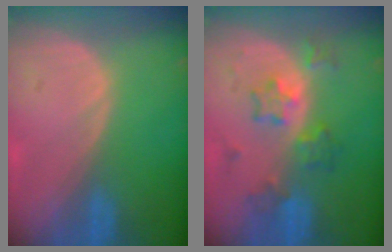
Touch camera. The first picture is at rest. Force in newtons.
{"total": 5.9, "press": 5.9, "slide": 0.3}